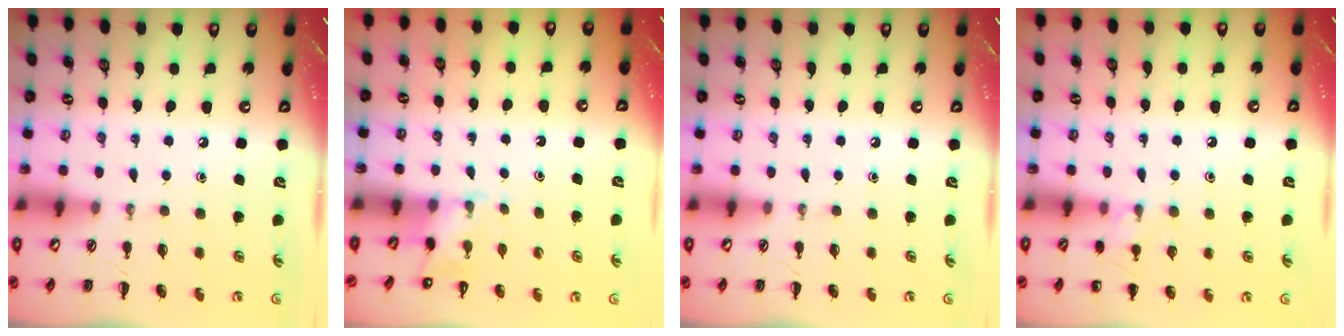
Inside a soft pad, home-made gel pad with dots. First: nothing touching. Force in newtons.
{"total": 3.5, "press": 3.3, "slide": 1.2}
{"total": 0.0}
{"total": 6.5, "press": 6.2, "slide": 2.0}